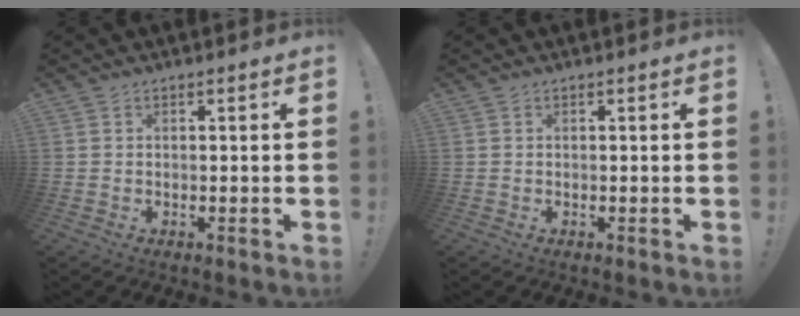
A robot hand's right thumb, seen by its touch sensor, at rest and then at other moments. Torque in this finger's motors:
{"motor_torque": [-0.13, 0.13, 0.00, 0.00, 0.00]}